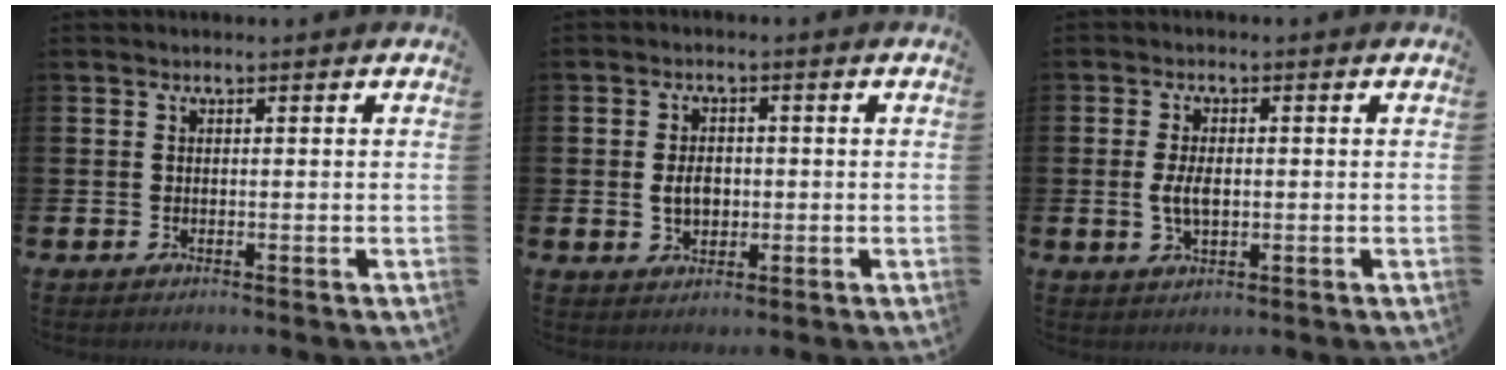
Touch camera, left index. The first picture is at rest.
{"total": 3.3, "force": [0.0, 2.3, 2.3], "torque": [-0.025, -0.001, -0.007]}
{"total": 3.6, "force": [0.0, 1.8, 3.0], "torque": [-0.052, -0.002, -0.008]}